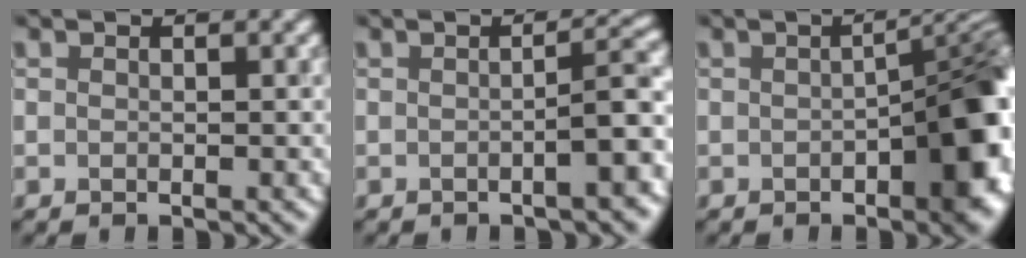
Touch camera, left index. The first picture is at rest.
{"total": 3.5, "force": [-1.0, 0.6, 3.3], "torque": [-0.044, 0.017, -0.019]}
{"total": 9.7, "force": [-2.1, 4.4, 8.3], "torque": [-0.073, -0.001, -0.028]}